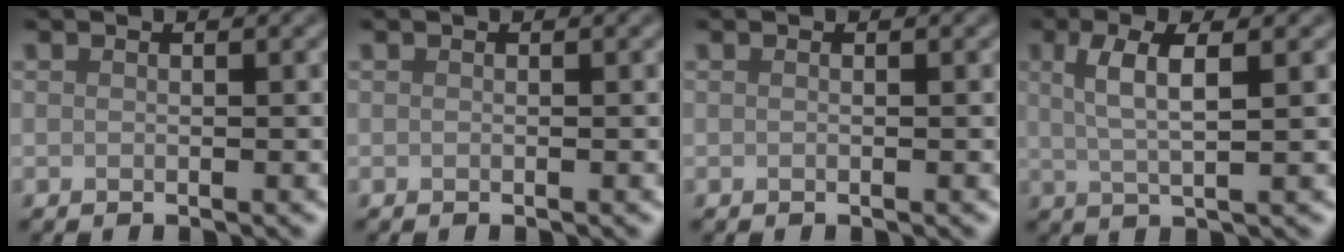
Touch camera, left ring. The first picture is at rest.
{"total": 0.0}
{"total": 0.0}
{"total": 4.0, "force": [1.2, 0.9, 3.8], "torque": [-0.077, 0.000, 0.023]}